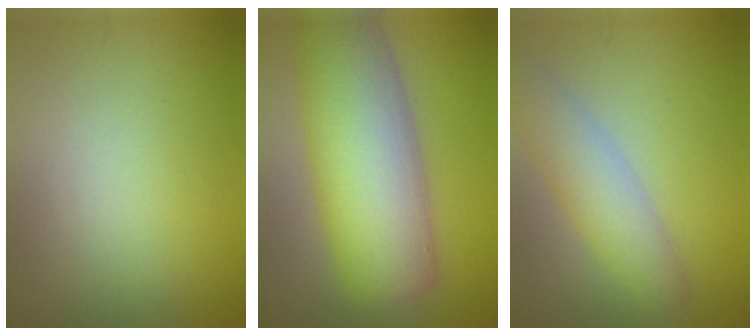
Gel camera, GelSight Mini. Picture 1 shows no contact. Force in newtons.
{"total": 11.6, "press": 11.6, "slide": 0.3}
{"total": 4.0, "press": 4.0, "slide": 0.1}